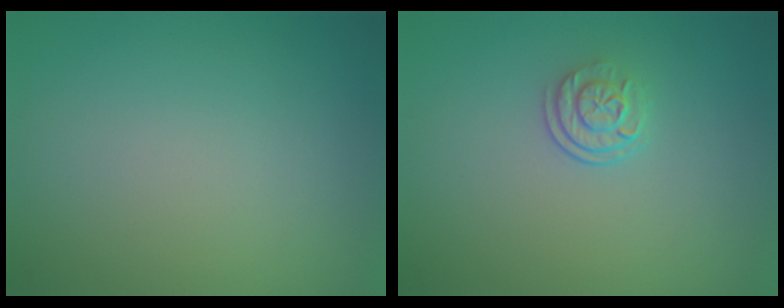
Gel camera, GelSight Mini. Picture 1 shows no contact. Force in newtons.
{"total": 2.3, "press": 1.7, "slide": 1.5}